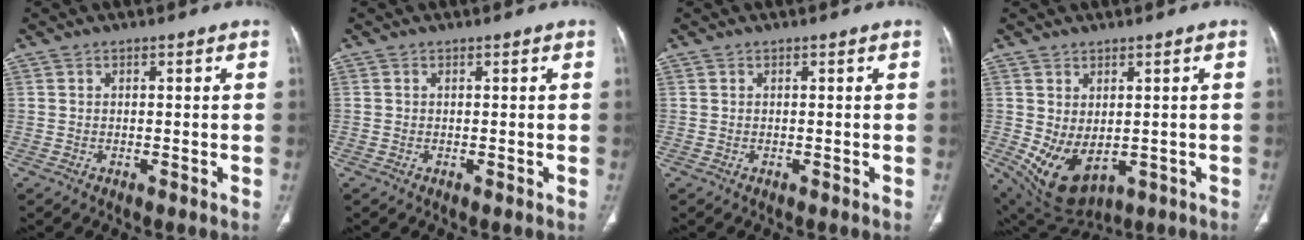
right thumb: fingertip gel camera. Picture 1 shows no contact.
{"total": 0.0}
{"total": 0.0}
{"total": 10.2, "force": [-1.5, 6.3, 7.8], "torque": [-0.126, -0.003, 0.007]}